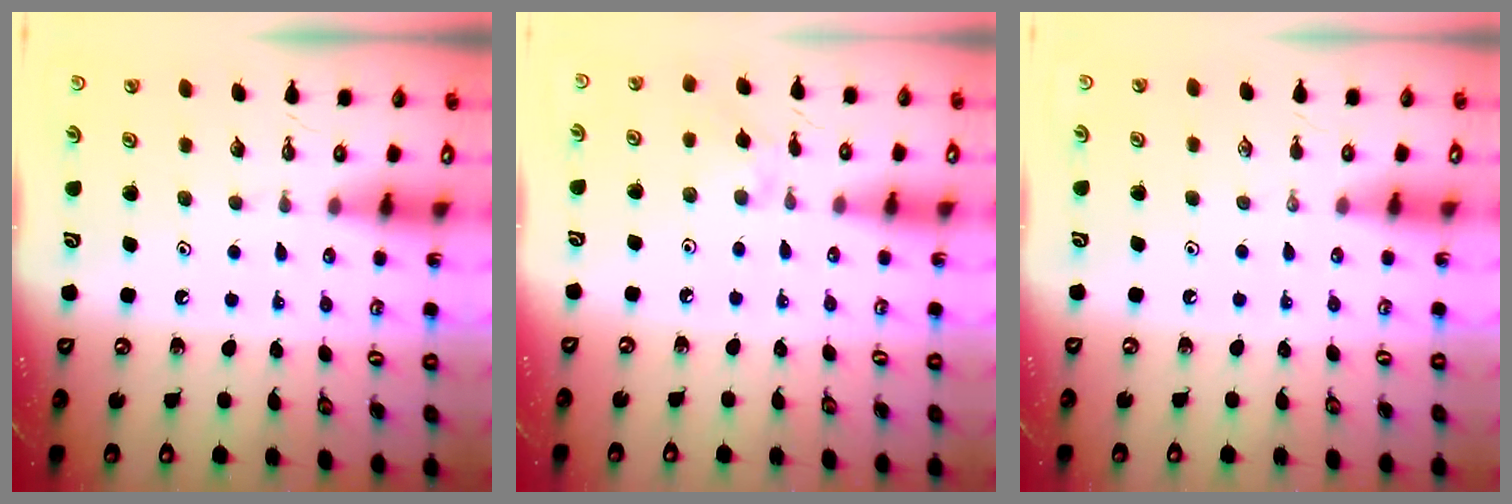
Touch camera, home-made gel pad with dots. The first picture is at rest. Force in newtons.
{"total": 3.4, "press": 3.3, "slide": 0.5}
{"total": 0.0}